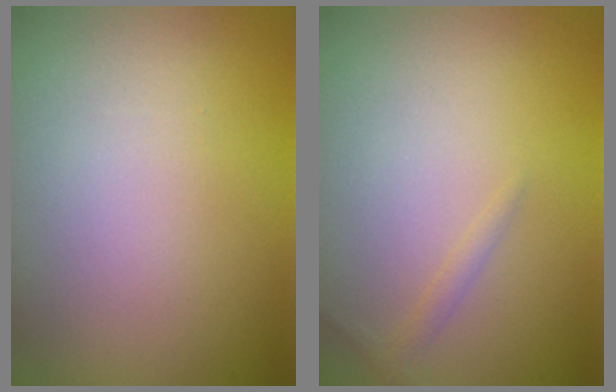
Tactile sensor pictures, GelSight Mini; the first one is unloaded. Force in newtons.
{"total": 0.8, "press": 0.8, "slide": 0.0}